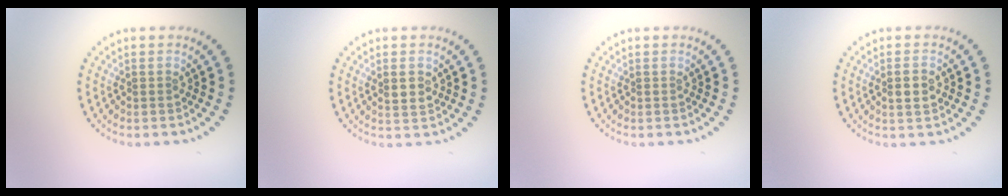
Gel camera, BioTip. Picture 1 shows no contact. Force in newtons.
{"total": 1.6, "press": 1.5, "slide": 0.6}
{"total": 0.0}
{"total": 1.9, "press": 1.8, "slide": 0.3}